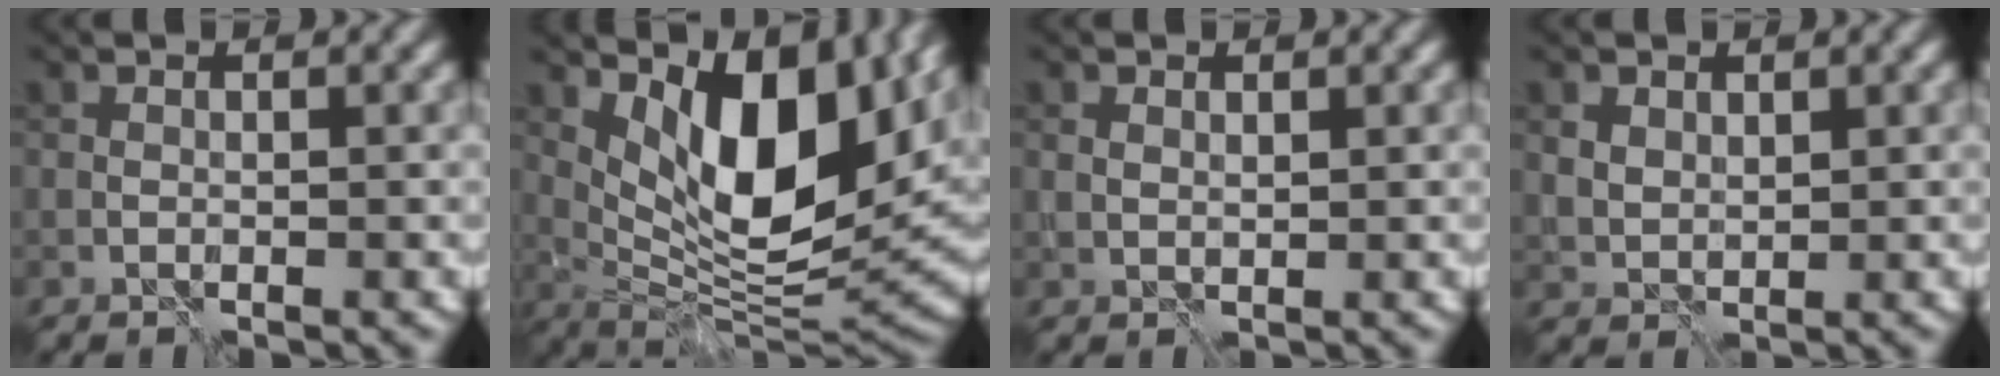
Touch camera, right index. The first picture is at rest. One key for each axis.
{"total": 11.6, "fx": 4.5, "fy": 4.9, "fz": 9.5, "tx": -0.143, "ty": -0.010, "tz": 0.084}
{"total": 0.7, "fx": 0.6, "fy": 0.3, "fz": 0.1, "tx": -0.006, "ty": 0.000, "tz": 0.012}
{"total": 1.7, "fx": 1.2, "fy": 1.1, "fz": 0.4, "tx": -0.013, "ty": -0.002, "tz": 0.026}